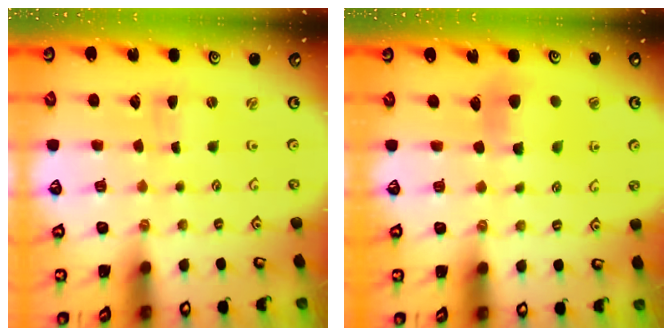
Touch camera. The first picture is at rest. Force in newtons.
{"total": 6.3, "press": 6.2, "slide": 0.6}